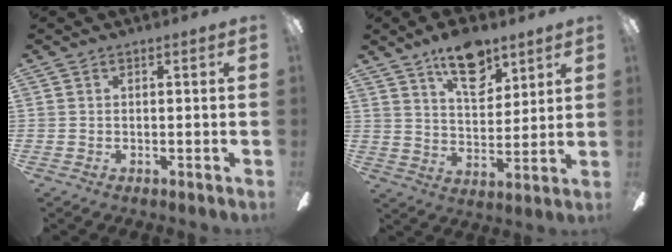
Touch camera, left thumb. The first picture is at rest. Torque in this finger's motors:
{"motor_torque": [1.54, 1.15, 1.37, -1.09, 0.29]}